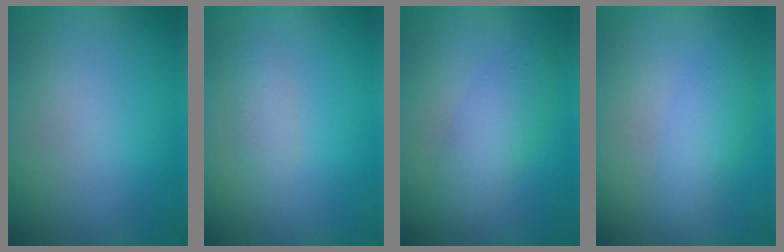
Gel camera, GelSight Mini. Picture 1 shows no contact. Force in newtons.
{"total": 1.3, "press": 1.3, "slide": 0.1}
{"total": 2.3, "press": 2.3, "slide": 0.2}
{"total": 3.0, "press": 3.0, "slide": 0.0}